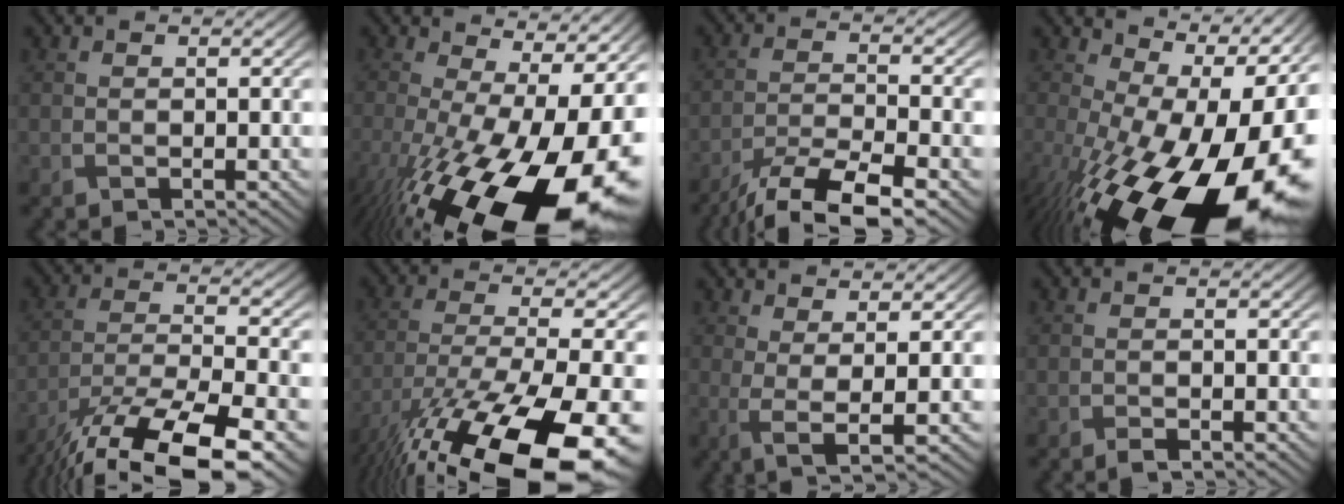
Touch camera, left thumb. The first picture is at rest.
{"total": 20.8, "force": [-5.9, 9.2, 17.7], "torque": [-0.299, -0.078, -0.061]}
{"total": 10.2, "force": [-7.8, 2.2, 6.1], "torque": [-0.110, -0.004, -0.139]}
{"total": 19.7, "force": [-4.5, 10.1, 16.3], "torque": [-0.249, -0.051, -0.052]}
{"total": 15.9, "force": [-12.1, 4.2, 9.5], "torque": [-0.193, -0.038, -0.198]}
{"total": 19.1, "force": [-12.7, 5.5, 13.1], "torque": [-0.260, -0.055, -0.199]}
{"total": 3.9, "force": [1.1, 0.9, 3.7], "torque": [-0.079, -0.005, 0.022]}
{"total": 0.7, "force": [-0.6, 0.0, 0.3], "torque": [-0.008, -0.002, -0.012]}